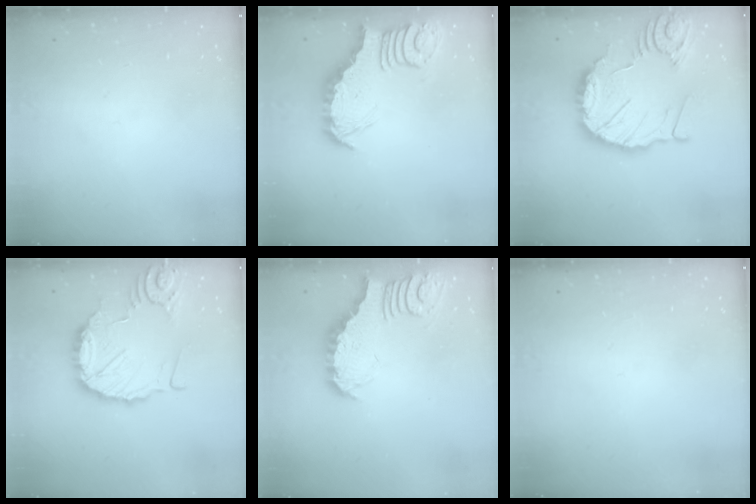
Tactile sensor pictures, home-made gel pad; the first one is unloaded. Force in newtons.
{"total": 5.3, "press": 5.3, "slide": 0.8}
{"total": 19.0, "press": 18.8, "slide": 2.2}
{"total": 12.1, "press": 12.0, "slide": 1.5}
{"total": 3.5, "press": 3.5, "slide": 0.5}
{"total": 0.0}